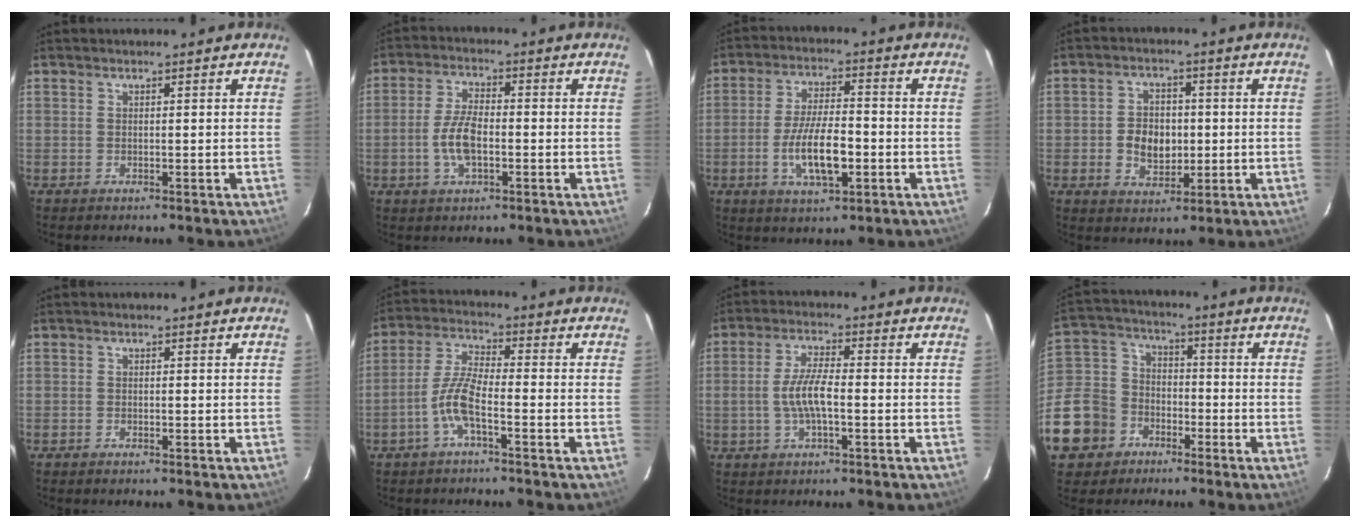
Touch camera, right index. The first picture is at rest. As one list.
[{"total": 6.9, "force": [-1.8, 3.0, 6.0], "torque": [-0.126, 0.004, -0.033]}, {"total": 10.3, "force": [-3.0, 3.5, 9.2], "torque": [-0.182, -0.008, -0.051]}, {"total": 7.0, "force": [-0.9, 5.2, 4.6], "torque": [-0.094, 0.008, -0.009]}, {"total": 0.7, "force": [-0.6, 0.2, 0.1], "torque": [-0.004, 0.001, -0.013]}, {"total": 6.3, "force": [-3.0, 1.1, 5.4], "torque": [-0.119, 0.009, -0.063]}, {"total": 6.4, "force": [-1.3, 1.6, 6.1], "torque": [-0.122, 0.003, -0.025]}, {"total": 17.6, "force": [-8.9, 14.2, 5.2], "torque": [-0.170, 0.037, -0.143]}]